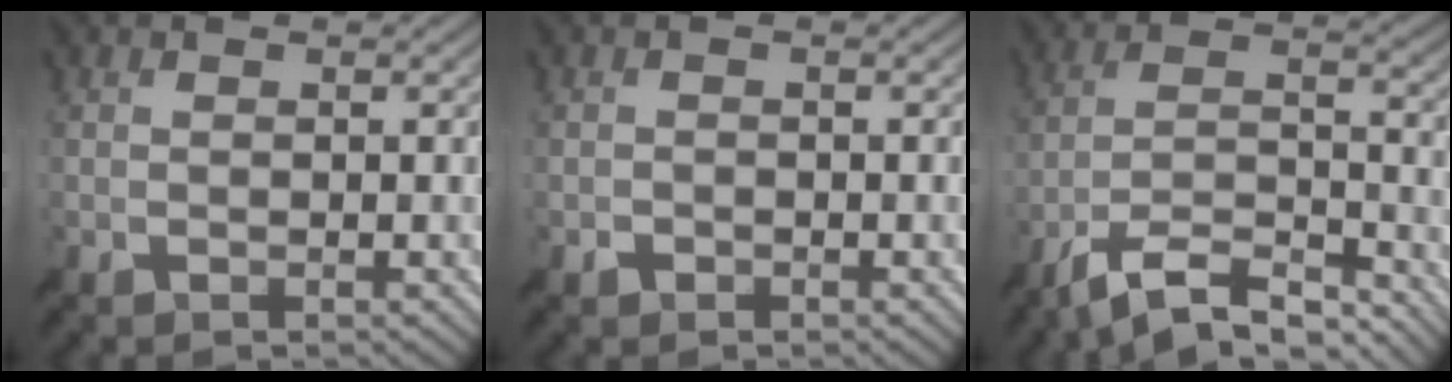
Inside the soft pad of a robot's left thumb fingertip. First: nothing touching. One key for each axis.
{"total": 0.9, "fx": -0.6, "fy": 0.6, "fz": 0.1, "tx": 0.003, "ty": -0.002, "tz": -0.013}
{"total": 11.3, "fx": -9.2, "fy": 2.6, "fz": 6.0, "tx": -0.113, "ty": 0.003, "tz": -0.165}